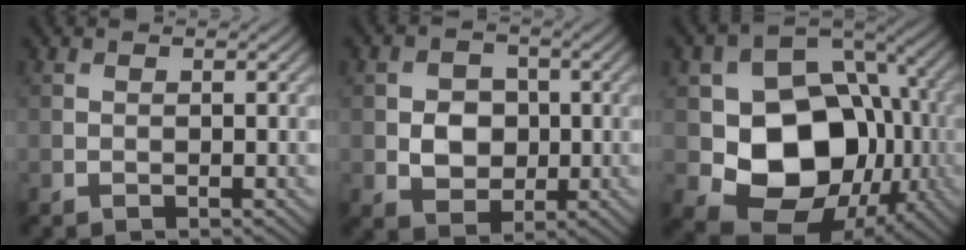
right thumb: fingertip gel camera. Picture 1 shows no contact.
{"total": 4.8, "force": [-0.2, 4.0, 2.5], "torque": [-0.051, -0.001, -0.011]}
{"total": 15.0, "force": [-1.8, 11.5, 9.5], "torque": [-0.143, -0.030, -0.032]}